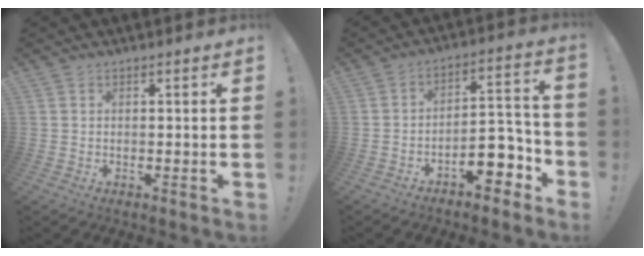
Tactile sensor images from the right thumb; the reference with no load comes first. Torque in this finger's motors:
{"motor_torque": [2.02, 0.68, 0.94, -1.04, 0.00]}